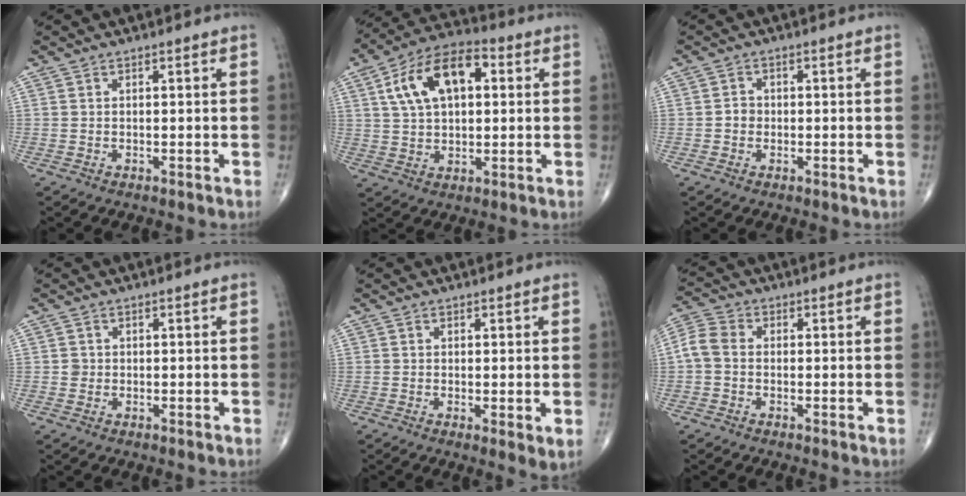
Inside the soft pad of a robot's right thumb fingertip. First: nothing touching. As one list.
[{"total": 14.9, "force": [4.0, 8.3, 11.7], "torque": [-0.199, 0.021, 0.063]}, {"total": 1.9, "force": [-0.4, 1.7, 0.8], "torque": [-0.002, 0.006, -0.010]}, {"total": 1.1, "force": [-0.1, 1.1, 0.2], "torque": [0.001, 0.003, -0.001]}, {"total": 2.9, "force": [-0.2, 0.7, 2.9], "torque": [-0.049, -0.014, -0.007]}, {"total": 5.2, "force": [-0.4, 3.9, 3.5], "torque": [-0.073, 0.015, -0.020]}]